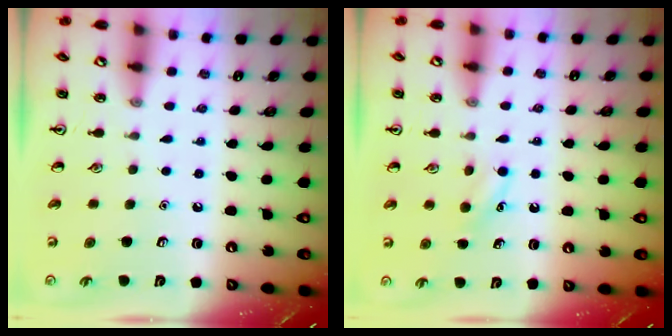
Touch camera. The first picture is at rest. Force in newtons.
{"total": 4.4, "press": 4.2, "slide": 1.3}